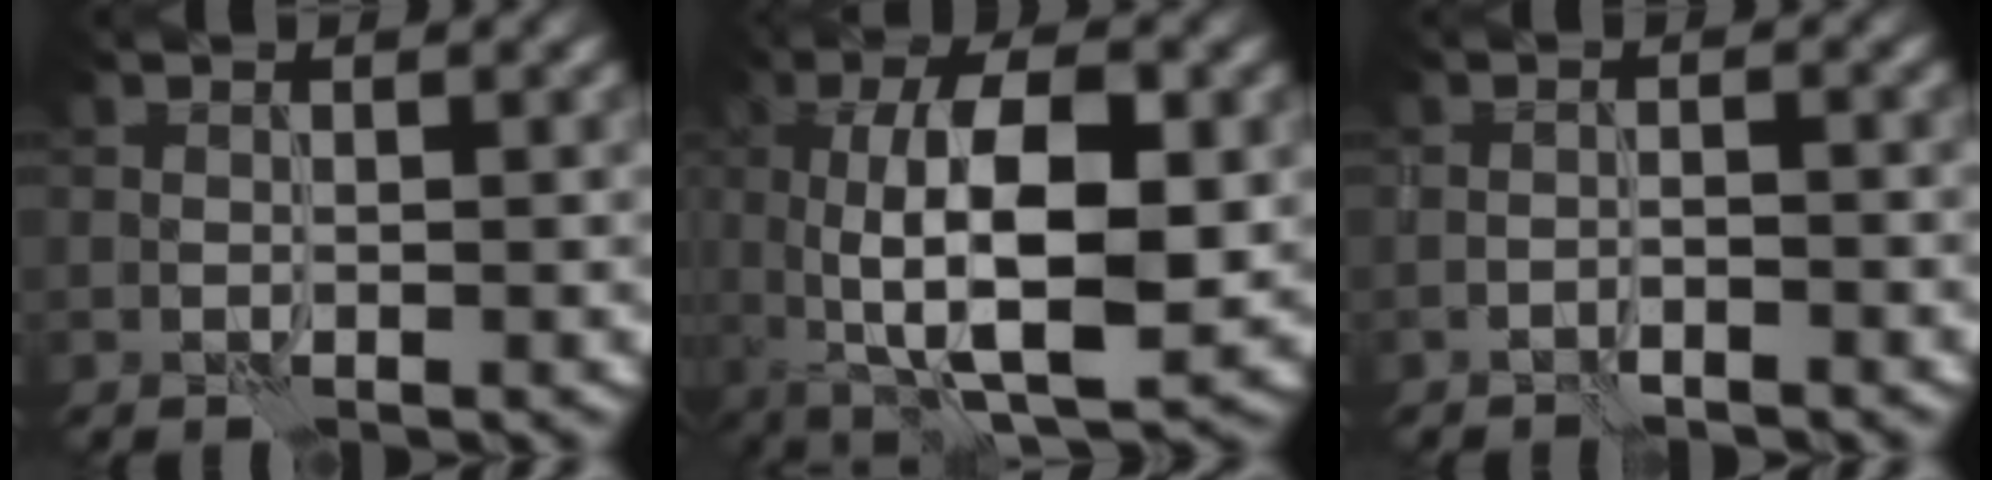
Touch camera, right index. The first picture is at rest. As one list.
[{"total": 11.5, "force": [0.2, 4.2, 10.7], "torque": [-0.167, 0.006, 0.002]}, {"total": 1.4, "force": [-1.3, 0.2, 0.6], "torque": [-0.009, 0.006, -0.026]}]